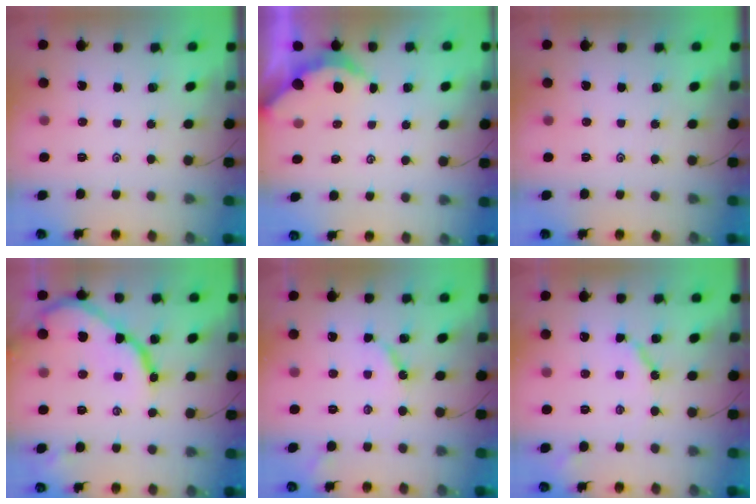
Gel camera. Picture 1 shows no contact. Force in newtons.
{"total": 2.4, "press": 2.4, "slide": 0.3}
{"total": 0.0}
{"total": 14.1, "press": 14.0, "slide": 1.5}
{"total": 6.8, "press": 6.7, "slide": 0.6}
{"total": 6.3, "press": 6.3, "slide": 0.6}